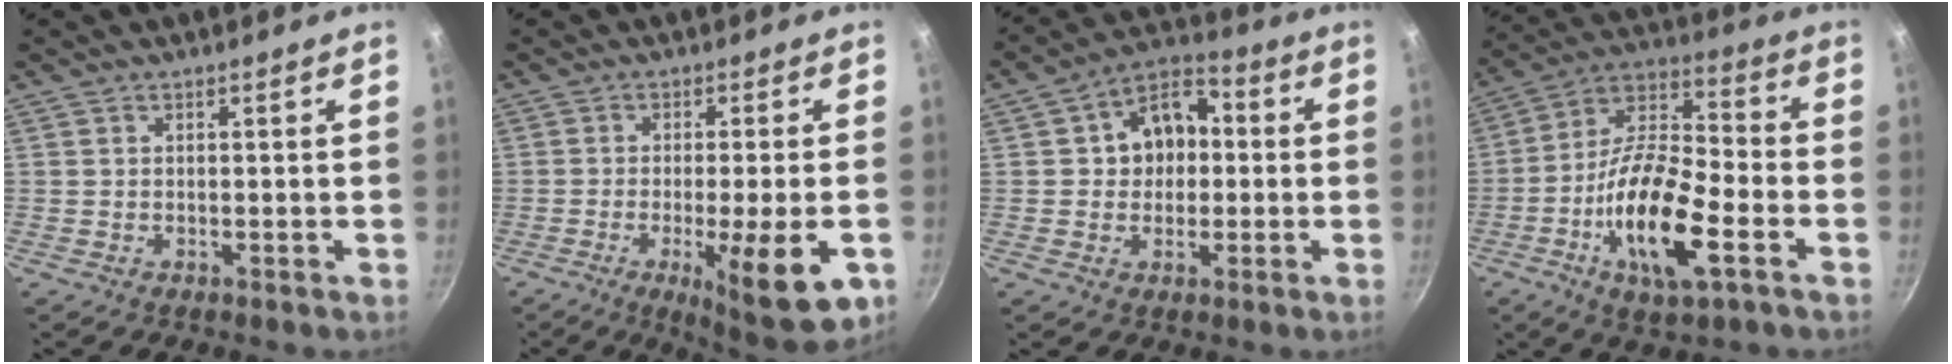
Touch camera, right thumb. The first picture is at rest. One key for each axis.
{"total": 13.6, "fx": -4.6, "fy": 2.8, "fz": 12.5, "tx": -0.171, "ty": -0.001, "tz": -0.062}
{"total": 10.9, "fx": 0.8, "fy": 8.5, "fz": 6.7, "tx": -0.054, "ty": 0.022, "tz": -0.002}
{"total": 18.7, "fx": -6.6, "fy": 6.6, "fz": 16.2, "tx": -0.294, "ty": 0.031, "tz": -0.133}